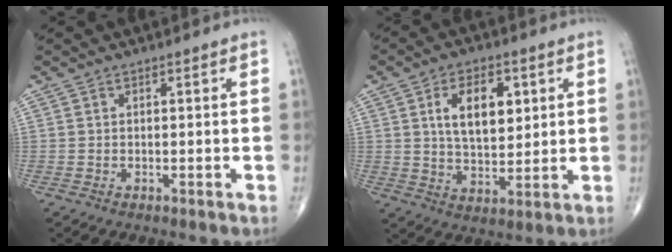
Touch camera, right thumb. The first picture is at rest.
{"total": 11.1, "force": [3.2, 6.2, 8.6], "torque": [-0.118, -0.012, 0.058]}